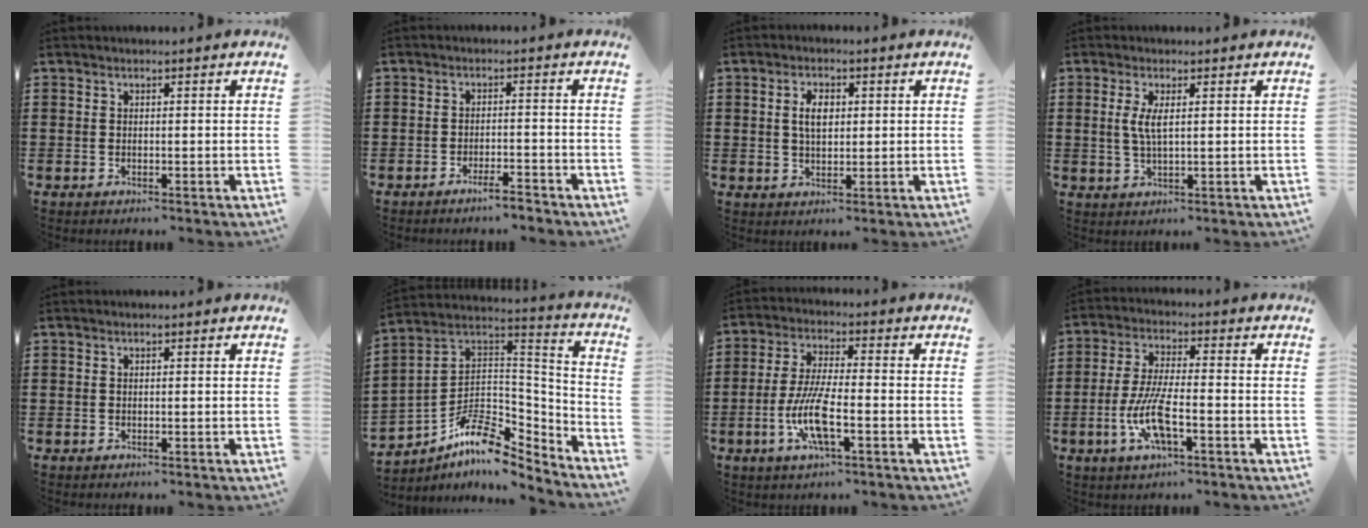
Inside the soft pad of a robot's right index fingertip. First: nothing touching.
{"total": 3.1, "force": [-2.6, 0.2, 1.6], "torque": [-0.027, 0.004, -0.049]}
{"total": 3.8, "force": [0.6, 2.1, 3.1], "torque": [-0.057, 0.007, 0.007]}
{"total": 3.5, "force": [0.7, 0.9, 3.3], "torque": [-0.073, 0.001, 0.008]}
{"total": 0.0}
{"total": 9.0, "force": [-5.9, 4.5, 5.2], "torque": [-0.110, -0.002, -0.111]}
{"total": 8.7, "force": [-3.1, 2.1, 7.9], "torque": [-0.176, -0.016, -0.063]}
{"total": 8.6, "force": [-3.1, 2.2, 7.7], "torque": [-0.173, -0.016, -0.063]}